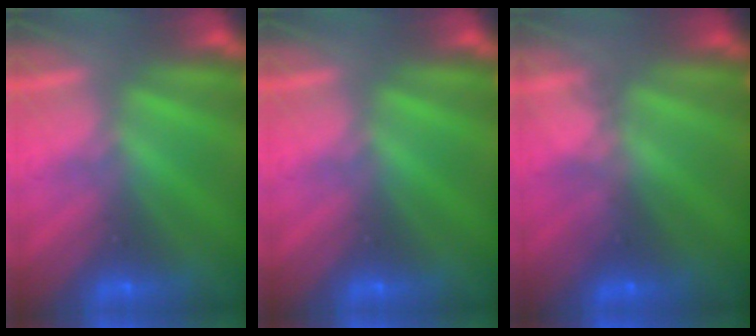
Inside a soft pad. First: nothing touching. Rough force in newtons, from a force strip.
{"total": 0.0}
{"total": 1.8}